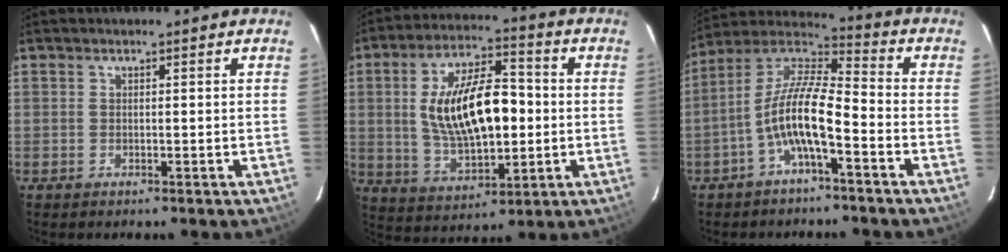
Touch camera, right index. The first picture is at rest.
{"total": 17.2, "force": [0.5, 7.8, 15.3], "torque": [-0.281, 0.010, 0.023]}
{"total": 11.1, "force": [-4.6, 2.6, 9.8], "torque": [-0.199, 0.008, -0.091]}